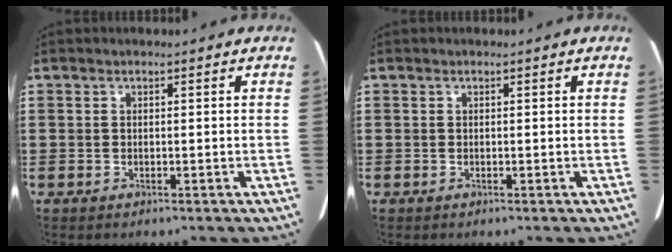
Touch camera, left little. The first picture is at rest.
{"total": 0.0}